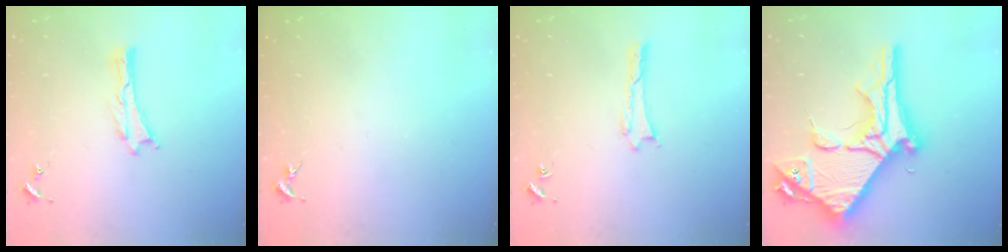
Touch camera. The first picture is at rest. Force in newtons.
{"total": 0.0}
{"total": 0.0}
{"total": 15.4, "press": 15.3, "slide": 1.5}